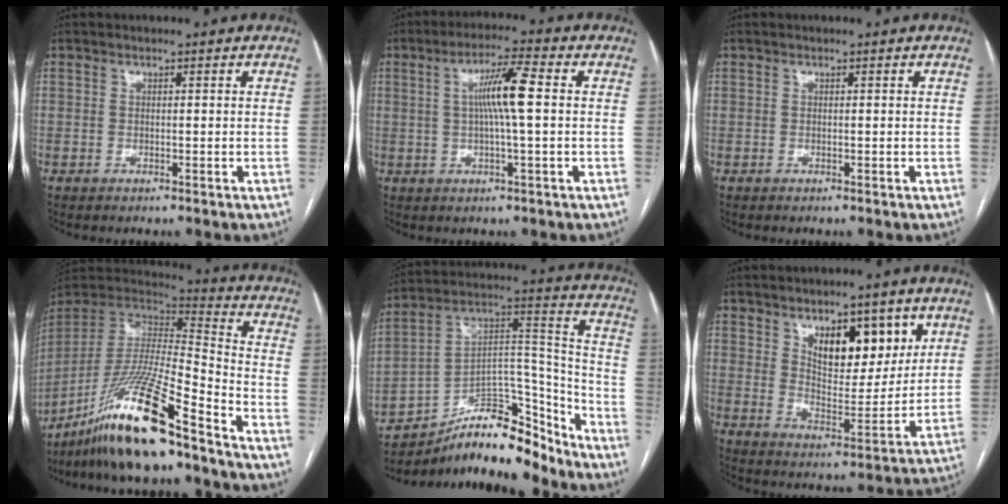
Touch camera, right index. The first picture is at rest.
{"total": 7.6, "force": [0.8, 0.0, 7.5], "torque": [-0.137, 0.009, 0.012]}
{"total": 0.0}
{"total": 20.0, "force": [-14.8, 0.8, 13.4], "torque": [-0.294, -0.021, -0.278]}
{"total": 21.0, "force": [-16.8, 7.1, 10.4], "torque": [-0.171, 0.046, -0.274]}
{"total": 11.4, "force": [5.8, 4.9, 8.6], "torque": [-0.127, -0.003, 0.103]}